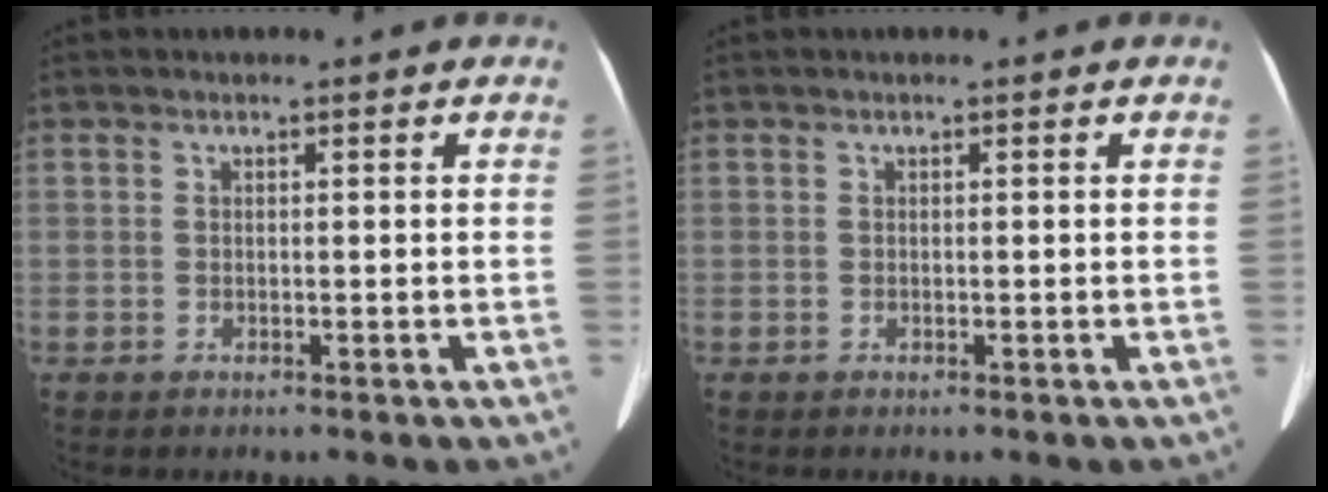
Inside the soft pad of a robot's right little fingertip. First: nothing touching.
{"total": 0.0}